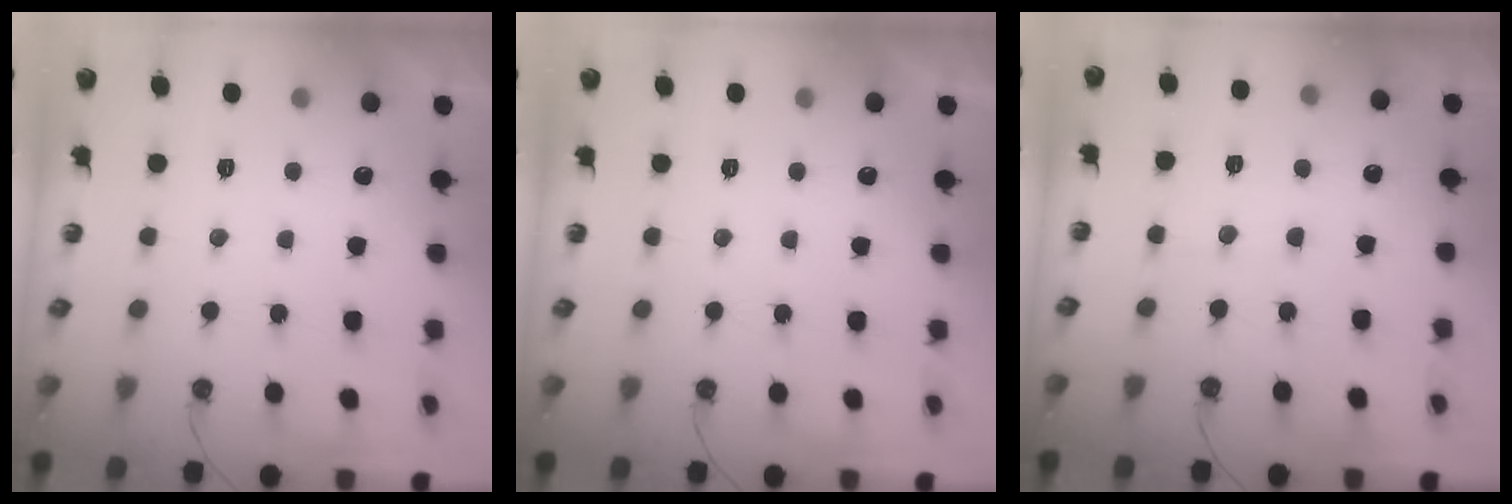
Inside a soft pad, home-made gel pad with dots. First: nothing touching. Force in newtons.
{"total": 0.0}
{"total": 5.0, "press": 5.0, "slide": 0.5}